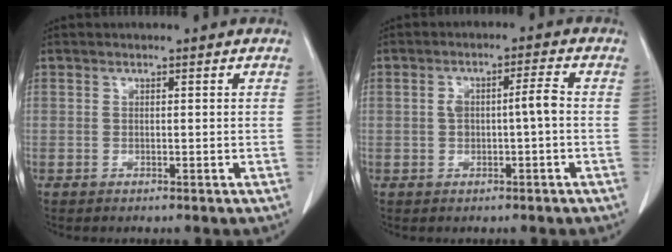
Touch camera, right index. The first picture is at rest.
{"total": 4.0, "force": [-0.3, 0.8, 3.9], "torque": [-0.077, 0.016, -0.001]}